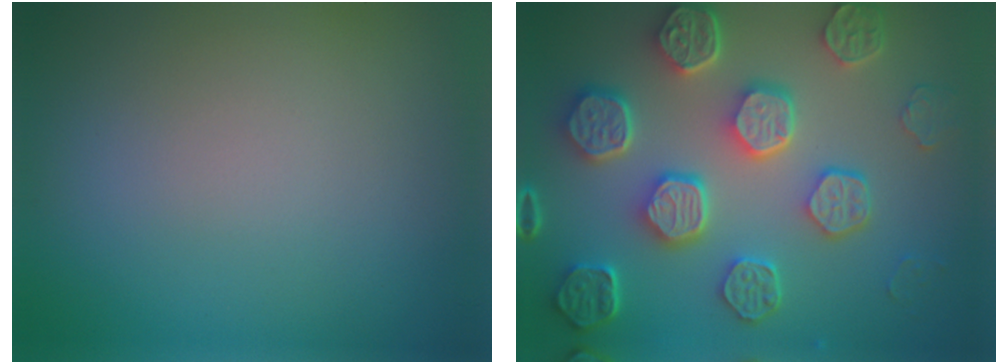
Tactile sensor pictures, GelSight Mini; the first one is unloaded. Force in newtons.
{"total": 8.3, "press": 6.5, "slide": 5.2}